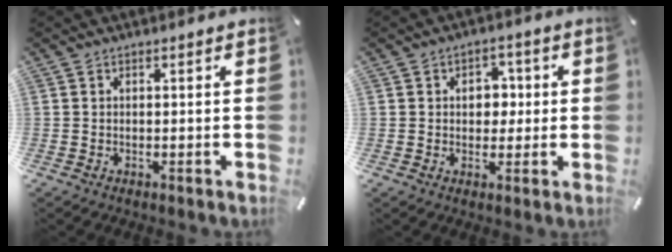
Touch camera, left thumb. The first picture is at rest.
{"total": 5.7, "force": [0.3, 4.5, 3.6], "torque": [-0.042, -0.001, -0.003]}